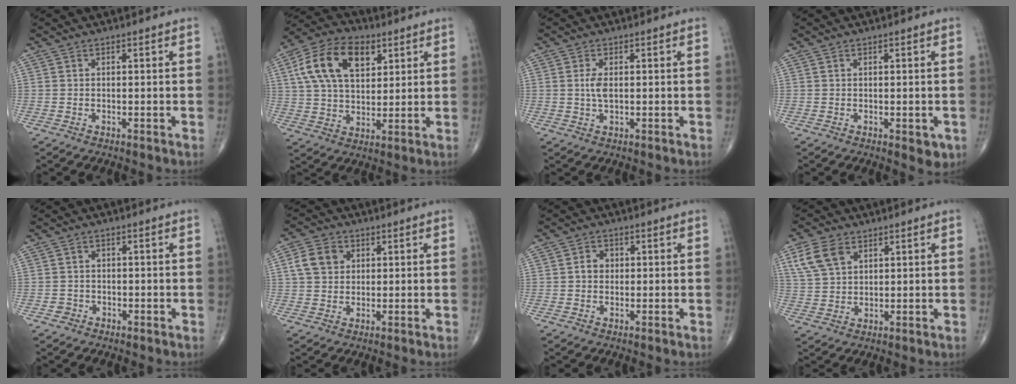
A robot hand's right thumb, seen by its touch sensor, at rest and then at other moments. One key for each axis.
{"total": 15.6, "fx": 5.8, "fy": 9.3, "fz": 11.1, "tx": -0.188, "ty": 0.000, "tz": 0.103}
{"total": 2.8, "fx": 0.3, "fy": 1.3, "fz": 2.5, "tx": -0.052, "ty": -0.001, "tz": 0.007}
{"total": 3.0, "fx": -0.6, "fy": 1.5, "fz": 2.5, "tx": -0.016, "ty": -0.004, "tz": -0.003}
{"total": 2.0, "fx": -0.9, "fy": 1.7, "fz": 0.1, "tx": 0.006, "ty": 0.009, "tz": -0.020}
{"total": 6.3, "fx": 1.7, "fy": 5.0, "fz": 3.4, "tx": -0.049, "ty": 0.002, "tz": 0.028}
{"total": 2.6, "fx": 0.1, "fy": 2.2, "fz": 1.4, "tx": -0.011, "ty": 0.009, "tz": -0.001}
{"total": 7.6, "fx": 3.7, "fy": 4.8, "fz": 4.5, "tx": -0.084, "ty": -0.004, "tz": 0.077}